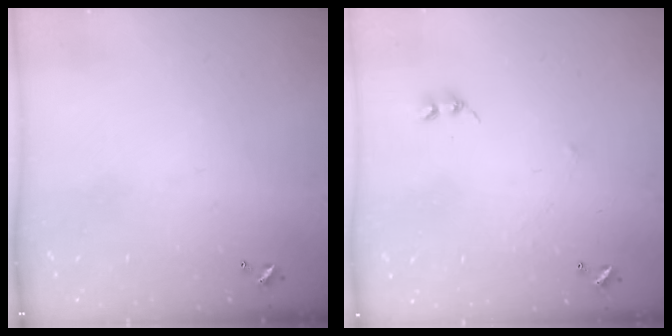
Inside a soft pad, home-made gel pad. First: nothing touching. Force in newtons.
{"total": 2.3, "press": 2.3, "slide": 0.3}